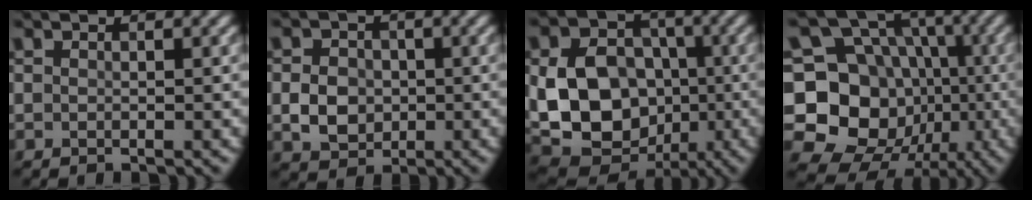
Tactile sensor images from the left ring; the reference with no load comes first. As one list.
[{"total": 3.7, "force": [-0.5, 3.1, 2.0], "torque": [-0.037, -0.001, -0.010]}, {"total": 11.5, "force": [-1.4, 8.8, 7.2], "torque": [-0.123, -0.007, -0.026]}, {"total": 14.7, "force": [-2.3, 12.9, 6.8], "torque": [-0.136, -0.003, -0.055]}]